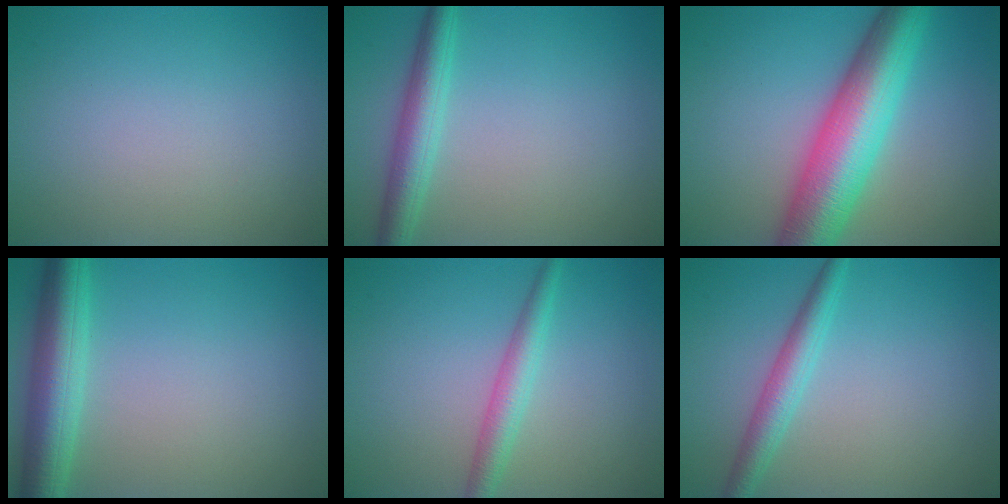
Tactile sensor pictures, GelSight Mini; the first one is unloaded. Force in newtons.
{"total": 3.6, "press": 3.6, "slide": 0.1}
{"total": 10.1, "press": 10.1, "slide": 0.1}
{"total": 5.7, "press": 5.7, "slide": 0.3}
{"total": 2.6, "press": 2.6, "slide": 0.1}
{"total": 2.9, "press": 2.9, "slide": 0.1}